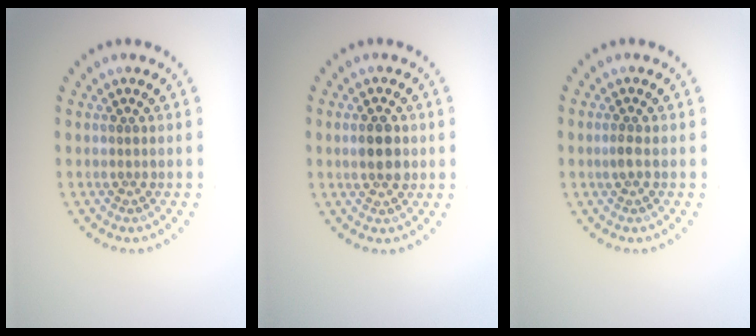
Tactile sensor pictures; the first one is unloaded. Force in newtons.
{"total": 2.8, "press": 2.8, "slide": 0.2}
{"total": 0.8, "press": 0.8, "slide": 0.2}